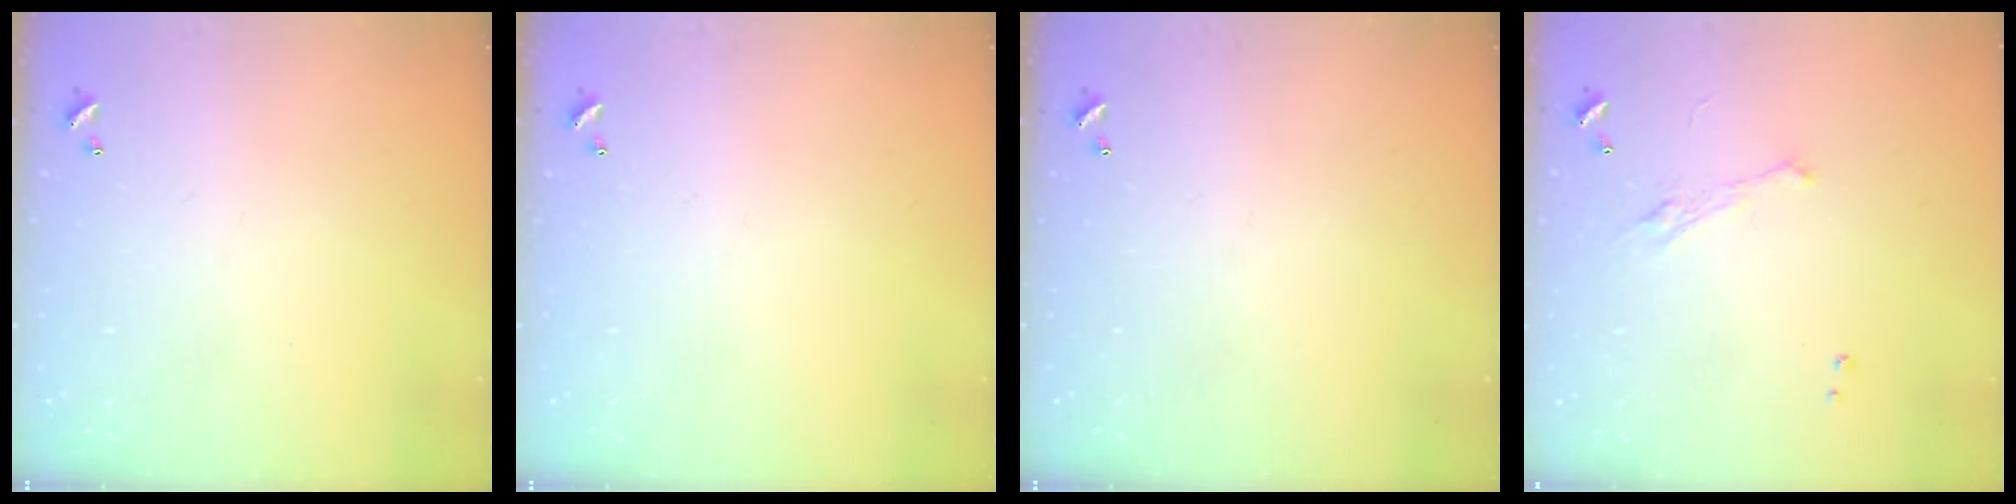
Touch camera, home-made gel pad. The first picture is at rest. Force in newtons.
{"total": 0.0}
{"total": 0.0}
{"total": 2.3, "press": 2.1, "slide": 0.8}